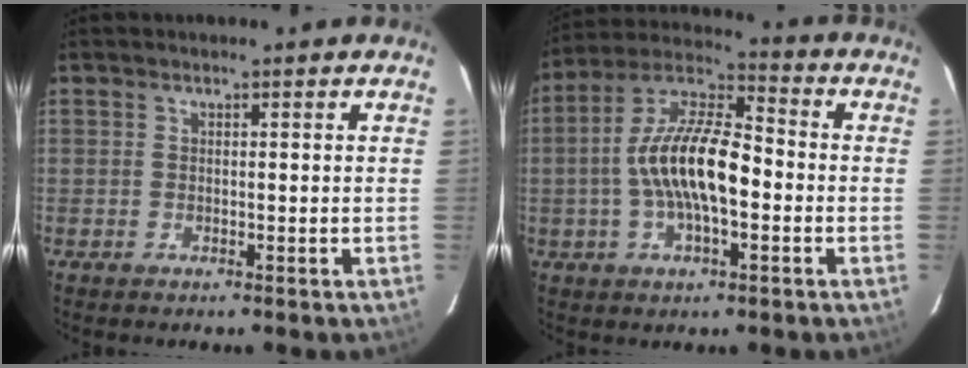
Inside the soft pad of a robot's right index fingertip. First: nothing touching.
{"total": 14.6, "force": [-2.2, 5.3, 13.5], "torque": [-0.264, 0.010, -0.047]}